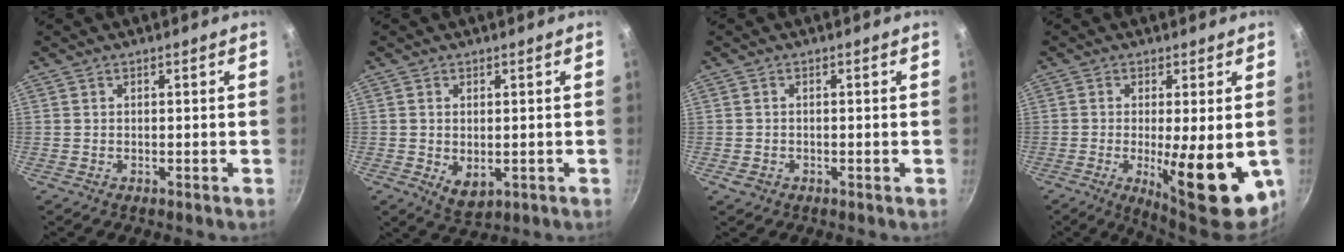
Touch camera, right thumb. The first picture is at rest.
{"total": 4.6, "force": [-0.4, 2.9, 3.5], "torque": [-0.055, -0.015, 0.002]}
{"total": 1.4, "force": [-0.6, 0.9, 0.8], "torque": [-0.017, 0.004, -0.010]}
{"total": 15.5, "force": [-3.2, 4.5, 14.5], "torque": [-0.188, -0.013, -0.033]}